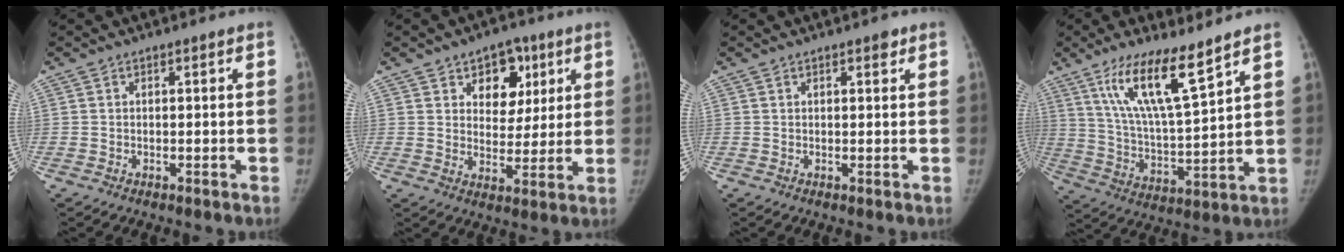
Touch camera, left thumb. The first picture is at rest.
{"total": 9.7, "force": [4.5, 7.0, 5.0], "torque": [-0.026, -0.017, 0.065]}
{"total": 1.3, "force": [0.8, 0.6, 0.9], "torque": [-0.004, -0.001, 0.008]}
{"total": 14.3, "force": [9.1, 2.5, 10.7], "torque": [-0.187, -0.055, 0.181]}